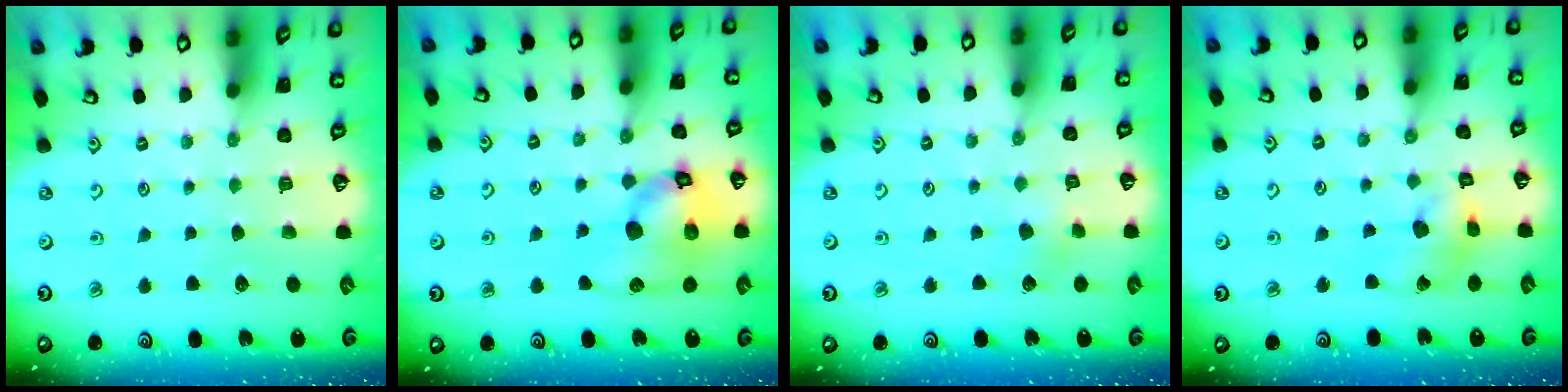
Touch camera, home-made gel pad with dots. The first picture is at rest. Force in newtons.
{"total": 16.5, "press": 16.4, "slide": 2.2}
{"total": 3.9, "press": 3.8, "slide": 1.1}
{"total": 10.9, "press": 10.8, "slide": 1.4}